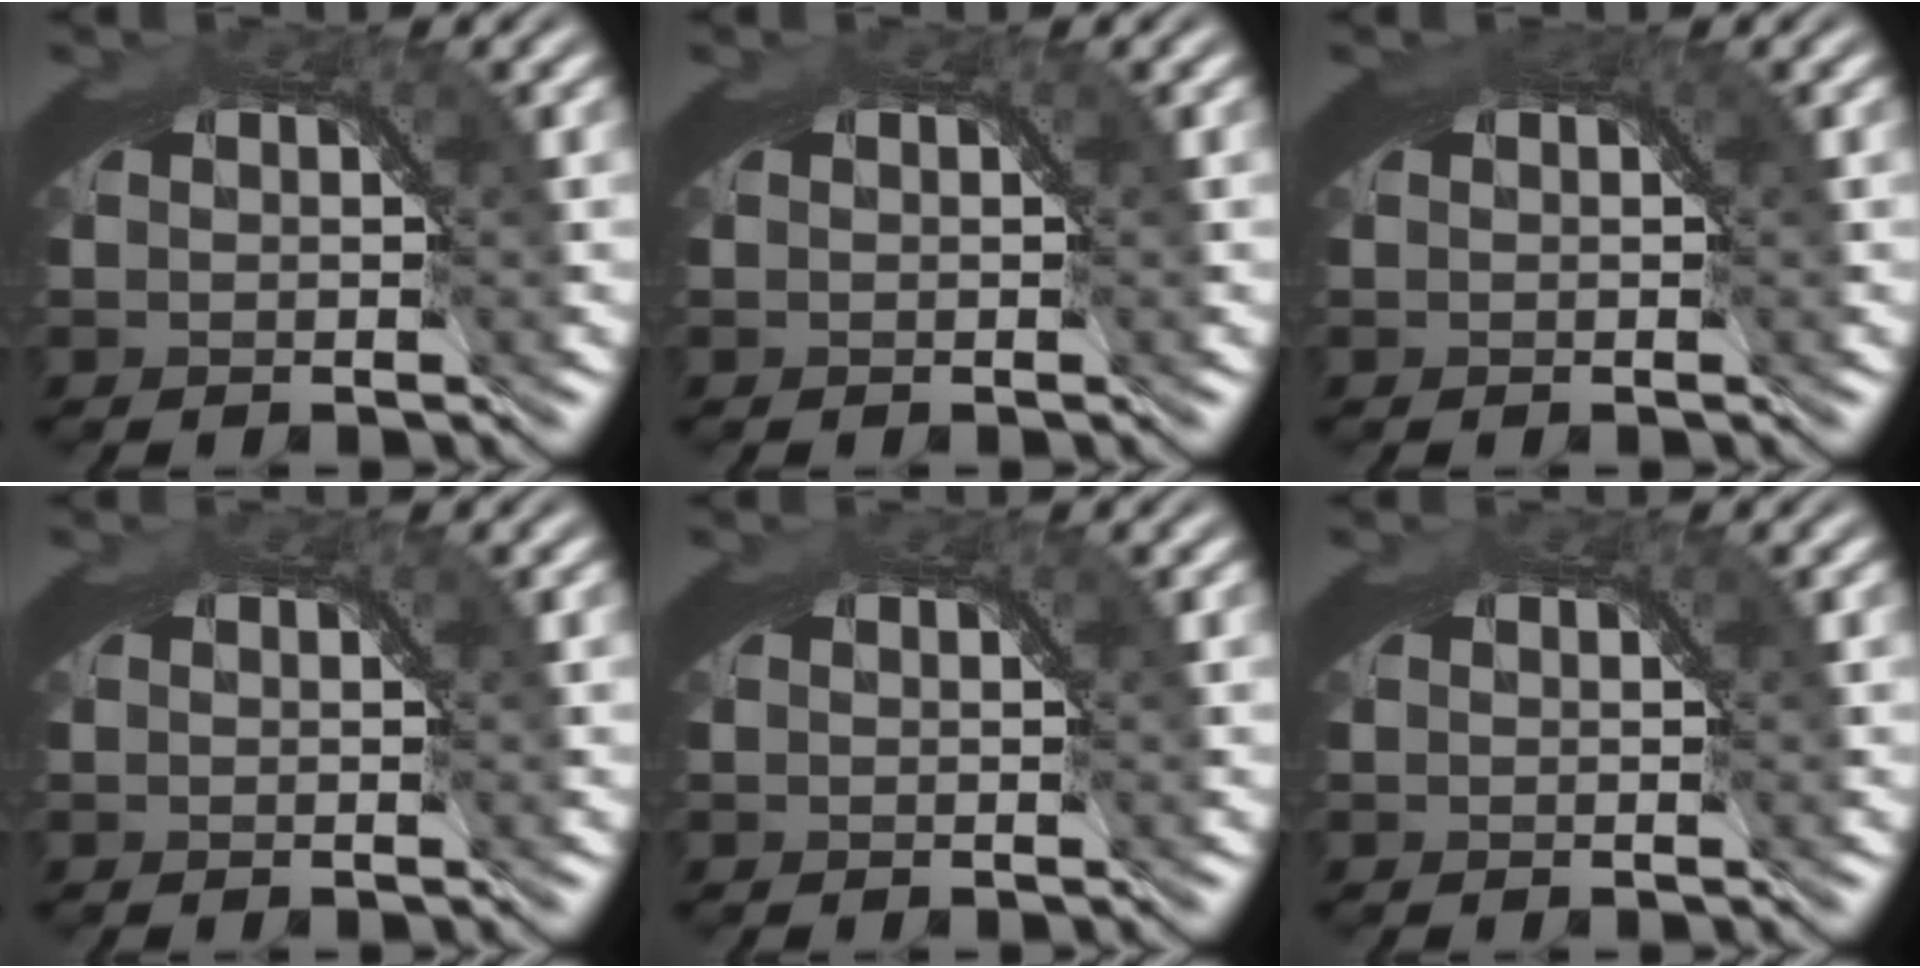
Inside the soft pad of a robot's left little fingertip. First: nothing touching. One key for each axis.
{"total": 0.0}
{"total": 0.9, "fx": 0.5, "fy": 0.2, "fz": 0.7, "tx": -0.006, "ty": 0.001, "tz": 0.006}
{"total": 0.0}
{"total": 0.0}
{"total": 0.0}